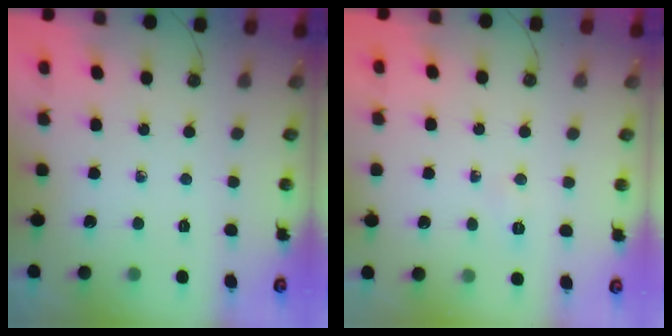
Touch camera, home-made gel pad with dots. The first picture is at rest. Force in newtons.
{"total": 17.8, "press": 5.9, "slide": 16.8}